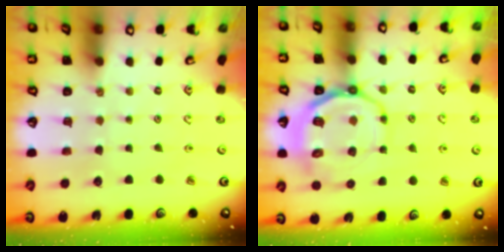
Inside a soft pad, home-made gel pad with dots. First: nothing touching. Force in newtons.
{"total": 14.1, "press": 13.7, "slide": 3.3}